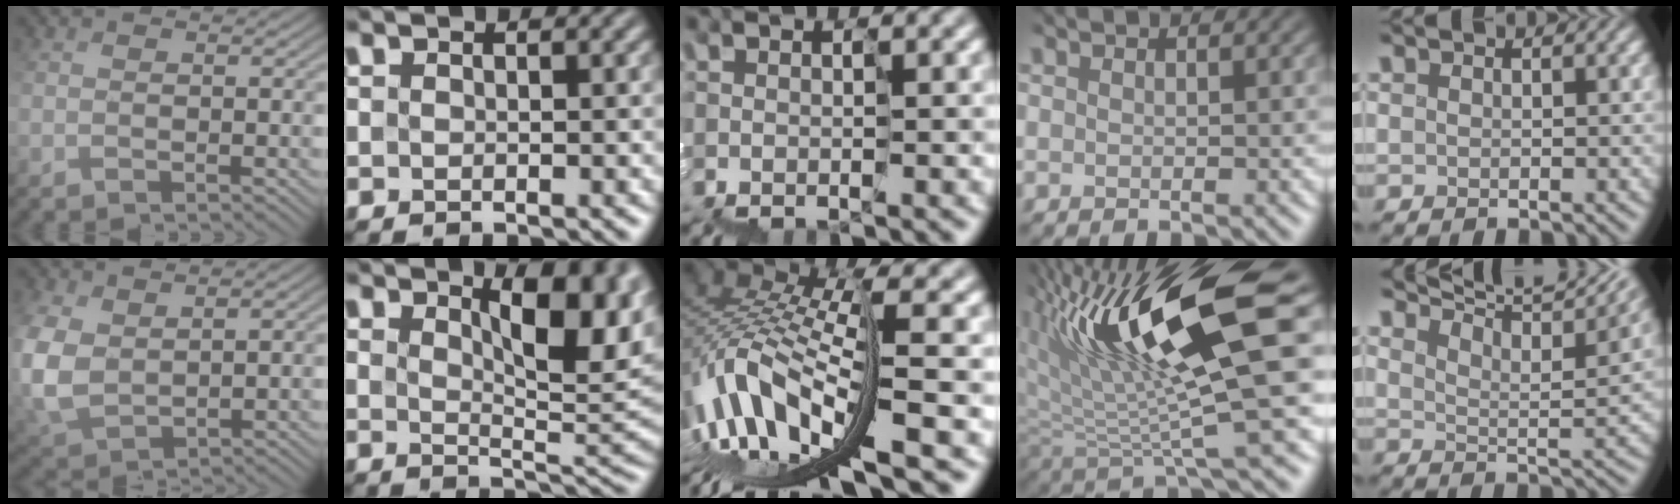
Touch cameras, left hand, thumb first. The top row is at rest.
{"thumb": {"total": 8.5, "force": [1.5, 5.6, 6.3], "torque": [-0.181, -0.007, 0.038]}, "index": {"total": 7.9, "force": [3.1, 2.5, 6.8], "torque": [-0.096, 0.000, 0.051]}, "middle": {"total": 10.7, "force": [-3.0, 3.6, 9.7], "torque": [-0.230, 0.017, -0.035]}, "ring": {"total": 12.2, "force": [3.2, 2.5, 11.5], "torque": [-0.191, -0.008, 0.058]}, "little": {"total": 9.3, "force": [7.9, 1.7, 4.5], "torque": [-0.078, 0.003, 0.105]}}